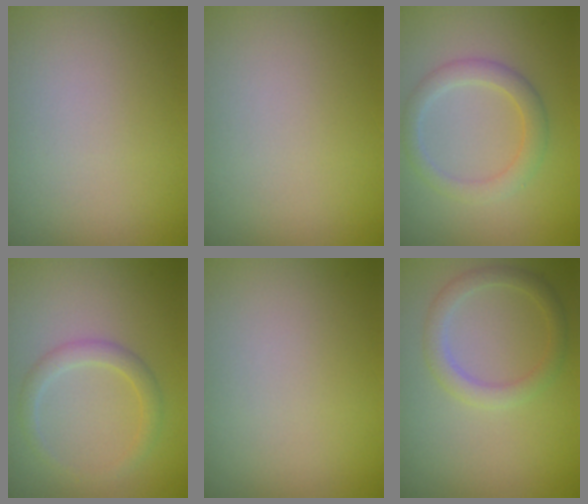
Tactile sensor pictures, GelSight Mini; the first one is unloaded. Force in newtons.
{"total": 0.0}
{"total": 2.7, "press": 2.6, "slide": 0.3}
{"total": 2.0, "press": 2.0, "slide": 0.1}
{"total": 0.0}
{"total": 2.3, "press": 2.3, "slide": 0.1}